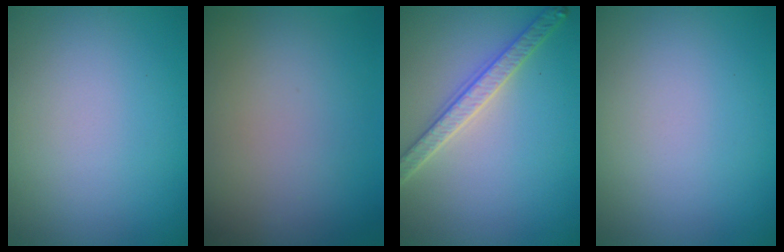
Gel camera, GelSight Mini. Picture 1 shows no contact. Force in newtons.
{"total": 0.0}
{"total": 3.6, "press": 3.2, "slide": 1.6}
{"total": 0.0}